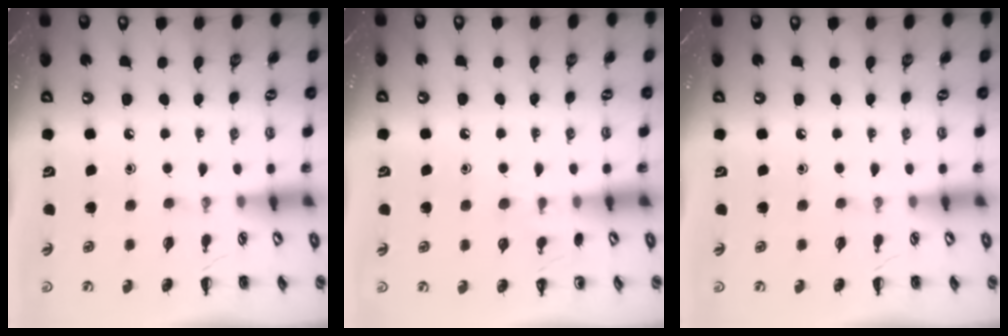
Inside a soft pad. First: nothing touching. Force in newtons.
{"total": 6.0, "press": 5.8, "slide": 1.7}
{"total": 0.0}